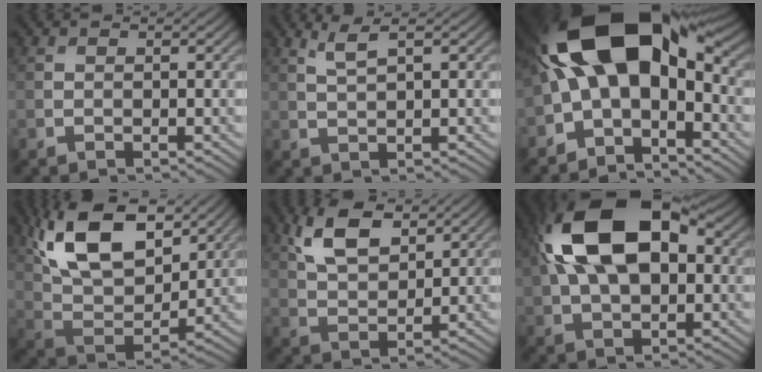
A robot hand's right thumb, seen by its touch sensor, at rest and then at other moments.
{"total": 2.6, "force": [1.5, 0.3, 2.1], "torque": [-0.053, 0.005, 0.036]}
{"total": 18.3, "force": [0.7, 10.1, 15.3], "torque": [-0.273, 0.010, 0.013]}
{"total": 16.4, "force": [8.9, 8.0, 11.3], "torque": [-0.233, 0.009, 0.141]}
{"total": 7.8, "force": [4.3, 3.7, 5.4], "torque": [-0.122, 0.004, 0.086]}
{"total": 17.8, "force": [3.9, 10.3, 14.0], "torque": [-0.259, 0.035, 0.048]}